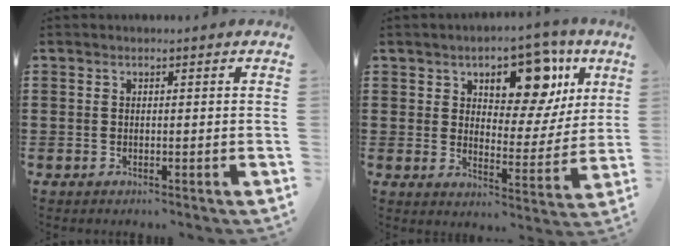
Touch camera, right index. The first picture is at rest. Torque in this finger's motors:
{"motor_torque": [1.43, 0.71, 0.64, 0.12]}